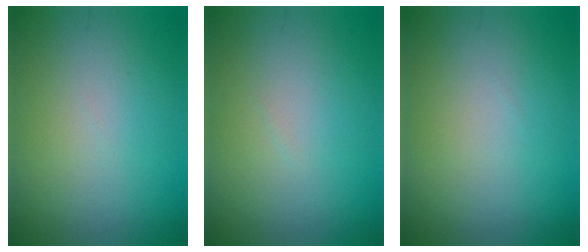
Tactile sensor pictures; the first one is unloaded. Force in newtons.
{"total": 0.0}
{"total": 0.0}